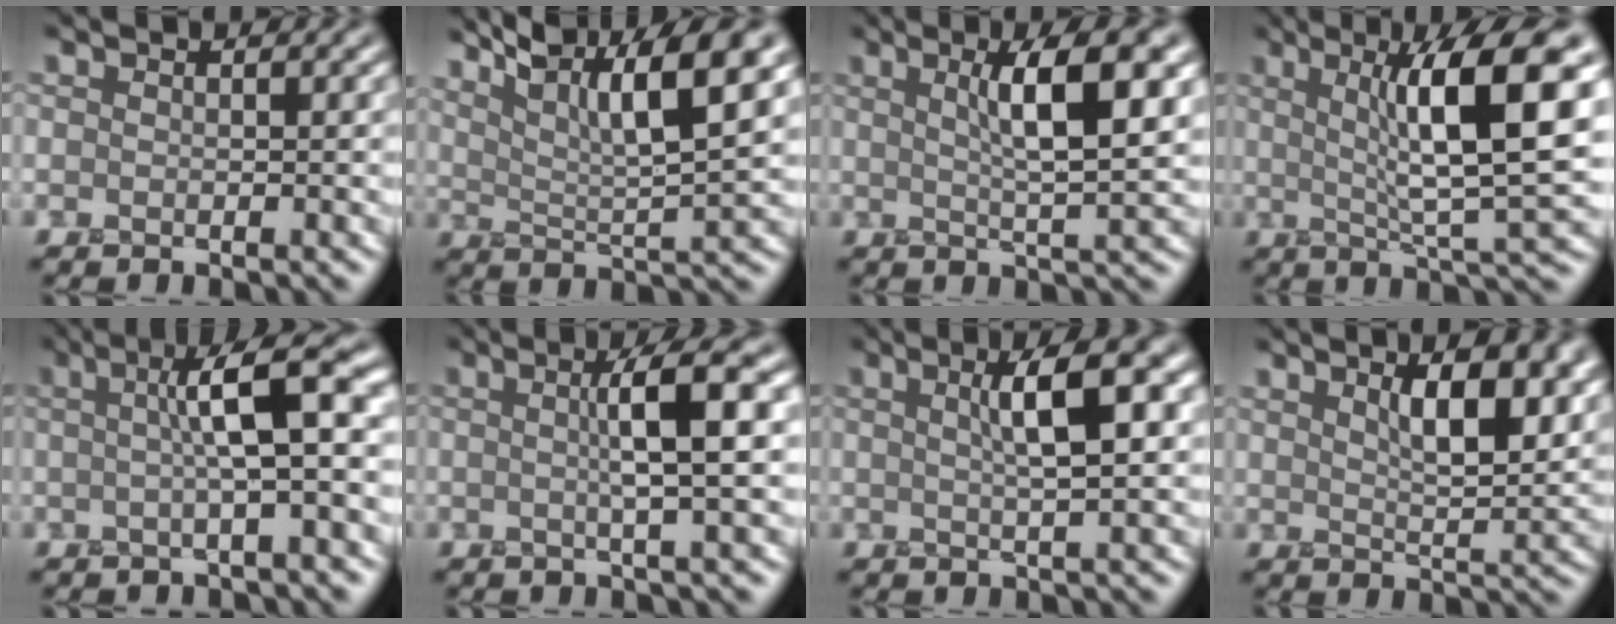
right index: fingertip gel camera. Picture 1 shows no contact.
{"total": 9.4, "force": [6.1, 2.0, 6.9], "torque": [-0.102, 0.022, 0.098]}
{"total": 6.5, "force": [2.1, 1.3, 6.0], "torque": [-0.078, 0.011, 0.030]}
{"total": 10.0, "force": [2.6, 1.7, 9.5], "torque": [-0.124, 0.001, 0.044]}
{"total": 6.4, "force": [0.8, 1.2, 6.3], "torque": [-0.092, 0.021, 0.004]}
{"total": 4.9, "force": [0.7, 0.6, 4.8], "torque": [-0.069, 0.011, 0.006]}
{"total": 4.9, "force": [1.3, 1.0, 4.6], "torque": [-0.061, 0.014, 0.015]}
{"total": 6.5, "force": [3.2, 2.2, 5.2], "torque": [-0.071, 0.003, 0.052]}